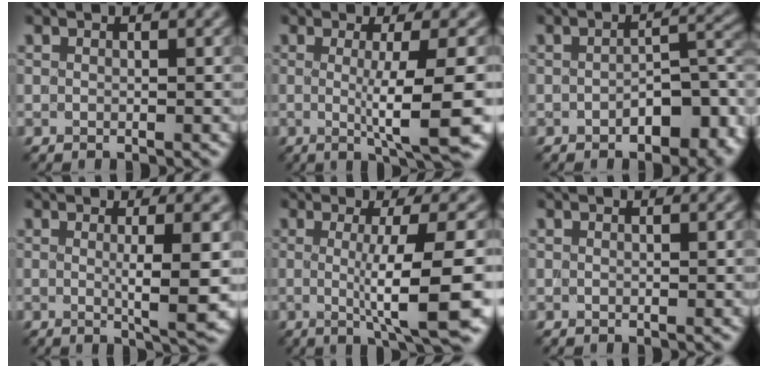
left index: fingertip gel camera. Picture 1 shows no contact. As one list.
[{"total": 7.6, "force": [-0.8, 1.2, 7.5], "torque": [-0.109, -0.008, -0.006]}, {"total": 5.9, "force": [-2.5, 2.7, 4.7], "torque": [-0.061, 0.007, -0.033]}, {"total": 5.8, "force": [0.1, 0.9, 5.7], "torque": [-0.081, -0.007, 0.005]}, {"total": 8.6, "force": [-0.9, 1.4, 8.4], "torque": [-0.118, -0.009, -0.008]}, {"total": 0.0}]